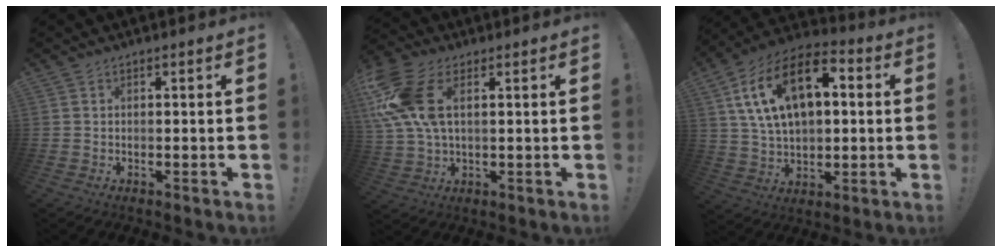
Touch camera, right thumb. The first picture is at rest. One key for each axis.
{"total": 15.1, "fx": 4.6, "fy": 8.7, "fz": 11.5, "tx": -0.244, "ty": -0.008, "tz": 0.088}
{"total": 19.6, "fx": 6.3, "fy": 11.8, "fz": 14.3, "tx": -0.244, "ty": -0.011, "tz": 0.112}